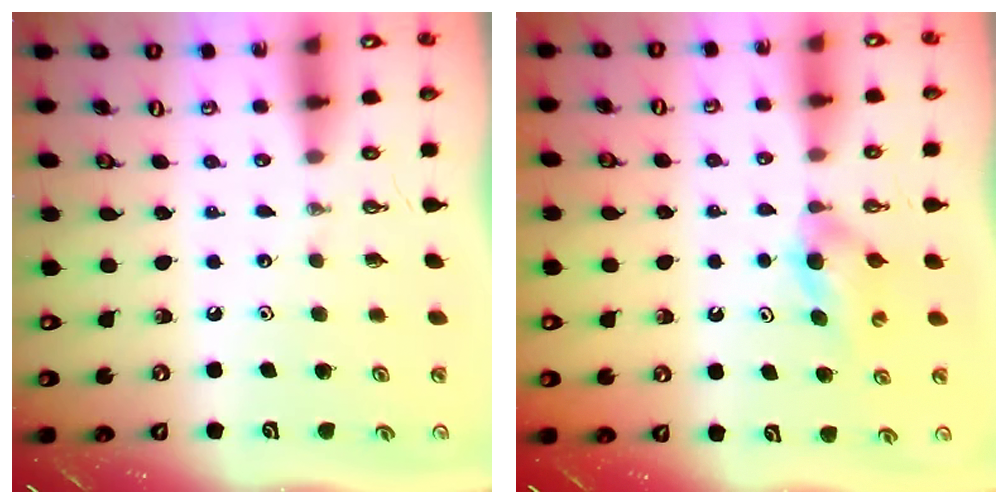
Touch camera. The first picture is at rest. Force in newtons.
{"total": 3.6, "press": 3.5, "slide": 1.0}